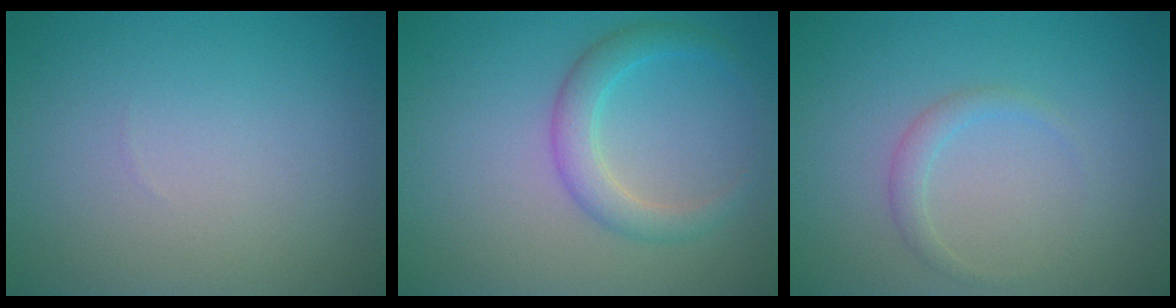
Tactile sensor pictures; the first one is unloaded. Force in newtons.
{"total": 2.9, "press": 2.9, "slide": 0.1}
{"total": 1.2, "press": 1.2, "slide": 0.1}